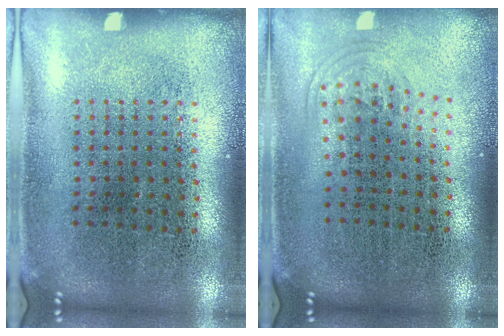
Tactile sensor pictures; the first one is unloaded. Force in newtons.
{"total": 1.0, "press": 0.7, "slide": 0.7}